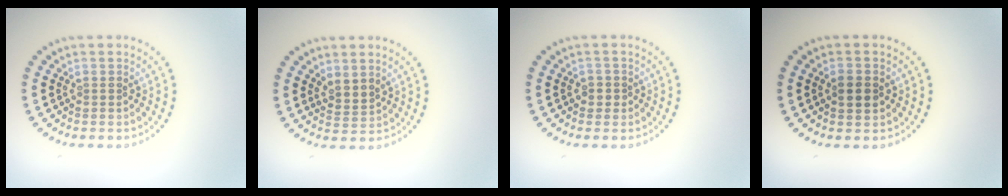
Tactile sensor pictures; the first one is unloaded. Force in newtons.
{"total": 1.8, "press": 1.3, "slide": 1.3}
{"total": 1.2, "press": 1.0, "slide": 0.6}
{"total": 2.3, "press": 2.3, "slide": 0.0}